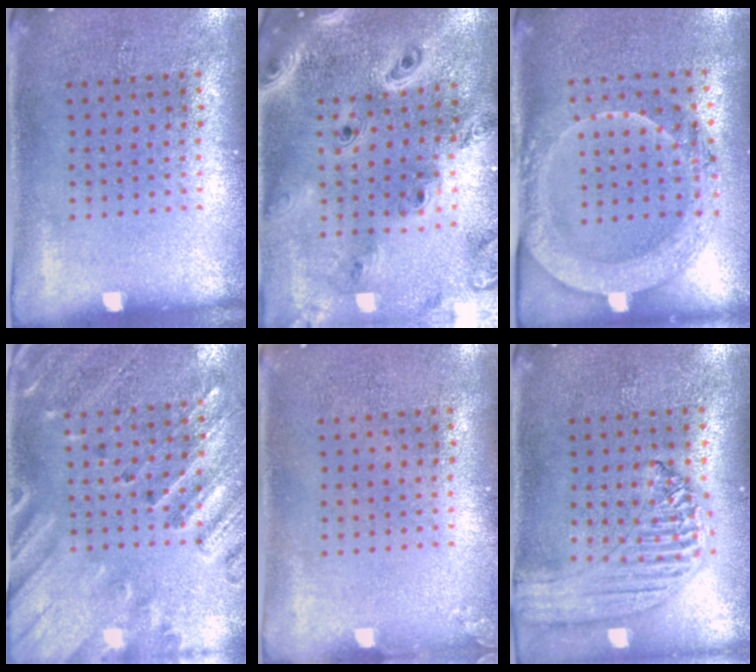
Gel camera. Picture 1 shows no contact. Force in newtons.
{"total": 2.9, "press": 2.5, "slide": 1.6}
{"total": 2.0, "press": 2.0, "slide": 0.5}
{"total": 2.5, "press": 2.1, "slide": 1.4}
{"total": 0.6, "press": 0.6, "slide": 0.0}
{"total": 1.3, "press": 1.3, "slide": 0.1}